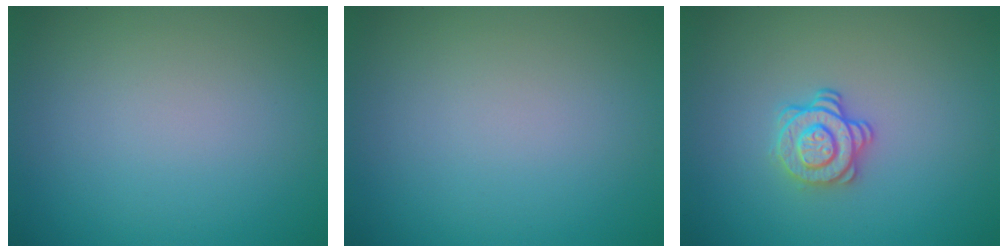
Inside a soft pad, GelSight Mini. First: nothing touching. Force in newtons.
{"total": 0.0}
{"total": 2.4, "press": 2.0, "slide": 1.4}